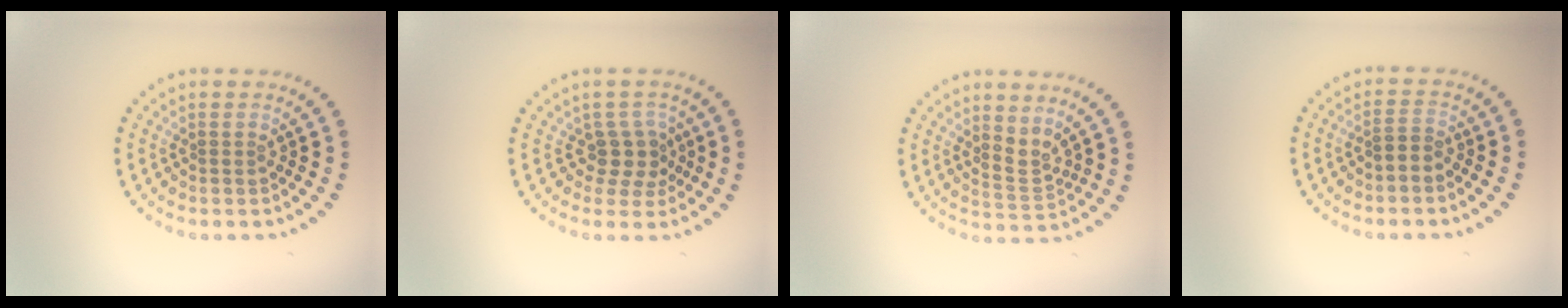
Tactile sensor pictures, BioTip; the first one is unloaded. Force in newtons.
{"total": 2.5, "press": 1.9, "slide": 1.7}
{"total": 2.2, "press": 1.5, "slide": 1.6}
{"total": 1.6, "press": 1.4, "slide": 0.8}